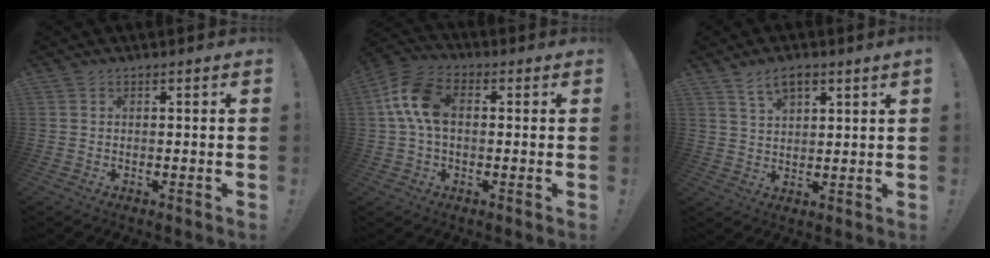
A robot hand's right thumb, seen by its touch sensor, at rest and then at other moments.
{"total": 11.6, "force": [1.1, 7.5, 8.8], "torque": [-0.169, 0.014, 0.026]}
{"total": 5.7, "force": [3.9, 1.9, 3.7], "torque": [-0.058, -0.015, 0.070]}